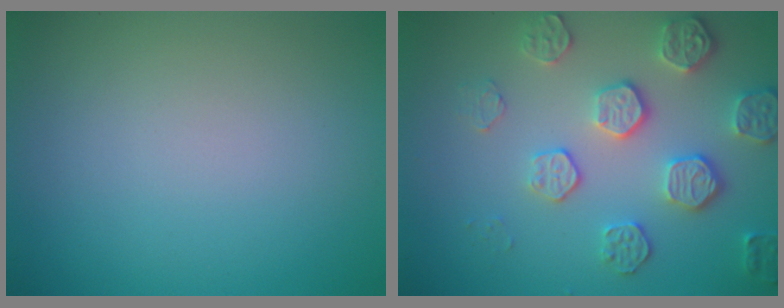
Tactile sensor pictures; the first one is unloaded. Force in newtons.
{"total": 4.5, "press": 4.3, "slide": 1.5}